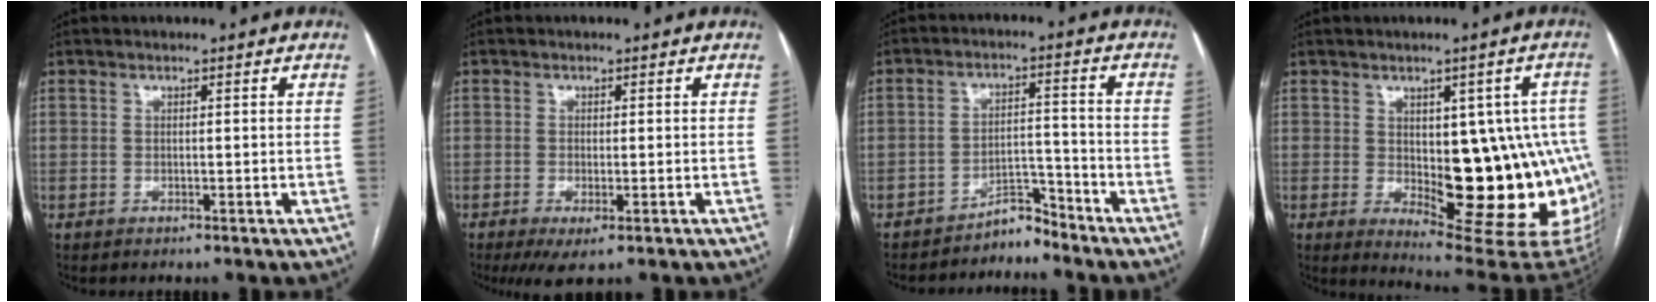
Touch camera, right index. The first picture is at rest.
{"total": 3.6, "force": [-1.8, 1.1, 3.0], "torque": [-0.048, -0.010, -0.023]}
{"total": 4.0, "force": [-3.9, 0.9, 0.2], "torque": [0.009, 0.009, -0.065]}
{"total": 19.3, "force": [-2.0, 7.5, 17.6], "torque": [-0.142, 0.017, 0.001]}